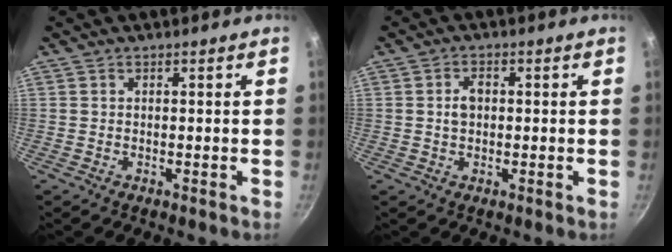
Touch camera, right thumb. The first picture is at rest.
{"total": 3.0, "force": [0.2, 2.0, 2.2], "torque": [-0.027, 0.007, 0.002]}